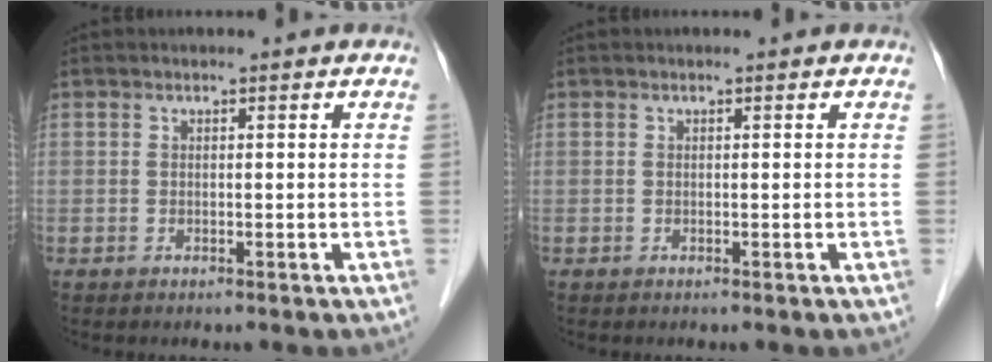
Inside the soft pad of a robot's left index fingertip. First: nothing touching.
{"total": 0.0}